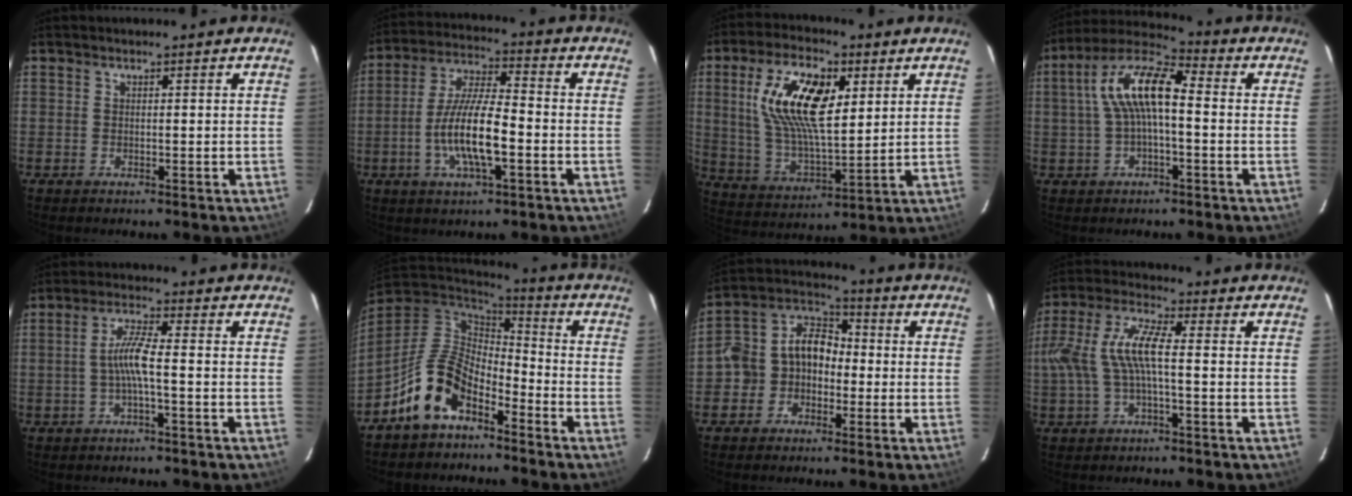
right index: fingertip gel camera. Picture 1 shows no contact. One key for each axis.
{"total": 12.0, "fx": -3.6, "fy": 2.9, "fz": 11.1, "tx": -0.224, "ty": -0.001, "tz": -0.070}
{"total": 16.9, "fx": 5.3, "fy": 7.5, "fz": 14.2, "tx": -0.276, "ty": 0.013, "tz": 0.106}
{"total": 11.4, "fx": 0.2, "fy": 4.3, "fz": 10.6, "tx": -0.209, "ty": 0.027, "tz": -0.001}
{"total": 5.0, "fx": -1.3, "fy": 0.1, "fz": 4.8, "tx": -0.103, "ty": 0.008, "tz": -0.023}
{"total": 12.6, "fx": -7.6, "fy": 6.4, "fz": 7.7, "tx": -0.164, "ty": 0.013, "tz": -0.144}
{"total": 9.3, "fx": -2.8, "fy": 7.7, "fz": 4.4, "tx": -0.093, "ty": 0.039, "tz": -0.055}
{"total": 9.6, "fx": -1.1, "fy": 2.5, "fz": 9.2, "tx": -0.191, "ty": 0.009, "tz": -0.017}